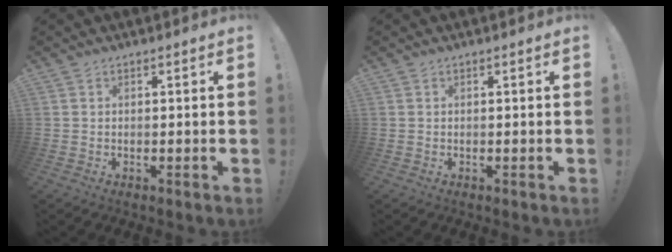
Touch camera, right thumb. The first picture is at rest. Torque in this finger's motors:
{"motor_torque": [0.00, 0.00, 0.00, 0.00, 0.00]}